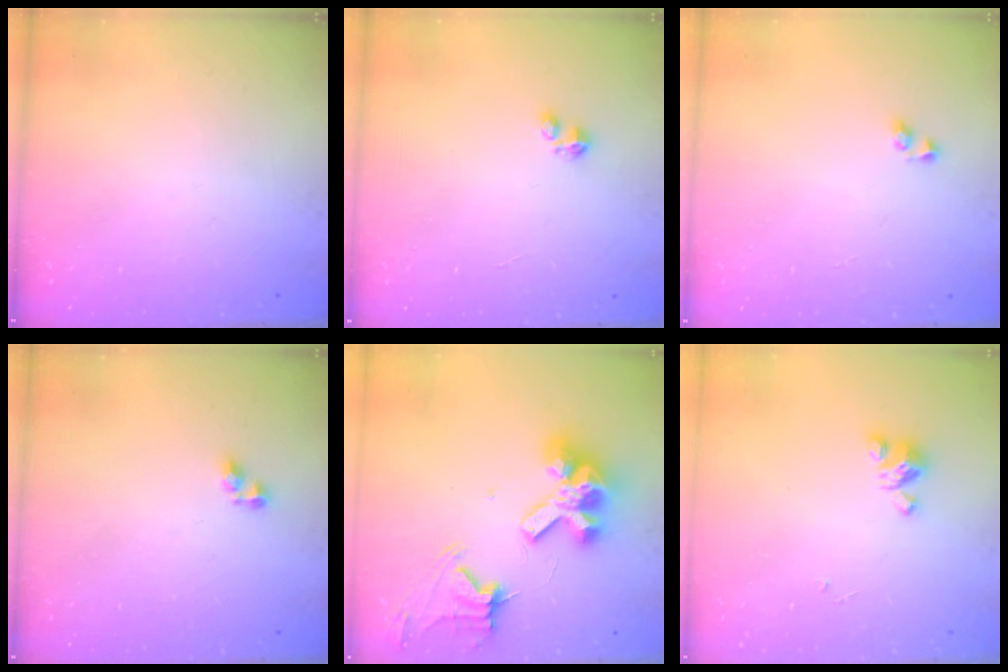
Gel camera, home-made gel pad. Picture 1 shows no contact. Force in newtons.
{"total": 2.4, "press": 2.4, "slide": 0.3}
{"total": 2.4, "press": 2.0, "slide": 1.3}
{"total": 4.2, "press": 4.1, "slide": 0.6}
{"total": 15.0, "press": 14.9, "slide": 1.8}
{"total": 3.6, "press": 3.6, "slide": 0.3}